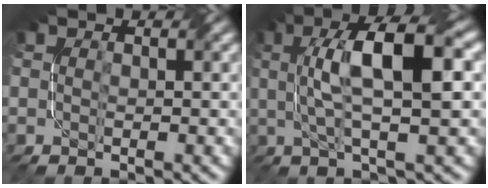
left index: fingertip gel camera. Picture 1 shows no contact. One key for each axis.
{"total": 9.0, "fx": 1.9, "fy": 2.4, "fz": 8.5, "tx": -0.143, "ty": 0.014, "tz": 0.031}